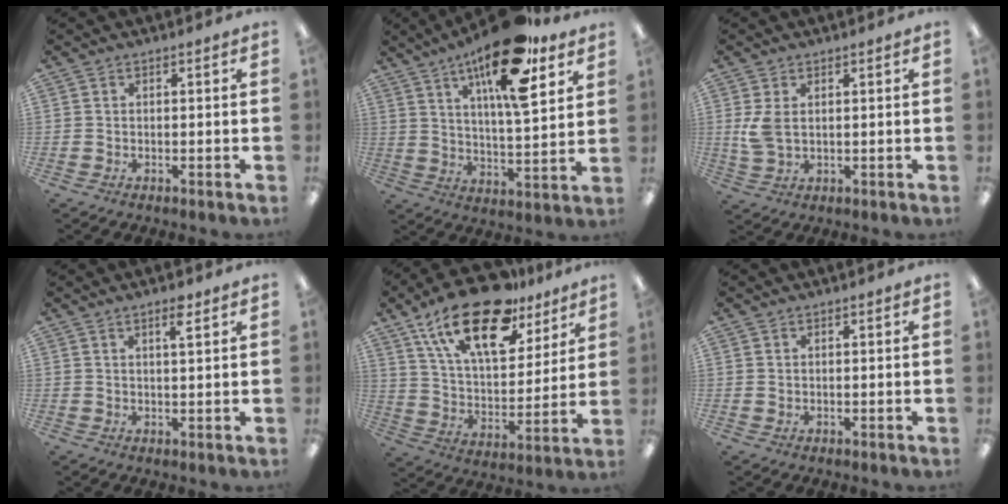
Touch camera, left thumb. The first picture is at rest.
{"total": 19.1, "force": [12.0, 5.9, 13.7], "torque": [-0.216, -0.062, 0.191]}
{"total": 4.9, "force": [1.1, 2.9, 3.8], "torque": [-0.088, 0.000, 0.017]}
{"total": 3.4, "force": [2.3, 0.6, 2.5], "torque": [-0.041, -0.006, 0.036]}
{"total": 23.7, "force": [15.2, 10.7, 14.7], "torque": [-0.257, -0.078, 0.261]}
{"total": 0.6, "force": [0.5, 0.3, 0.2], "torque": [-0.004, 0.001, 0.009]}